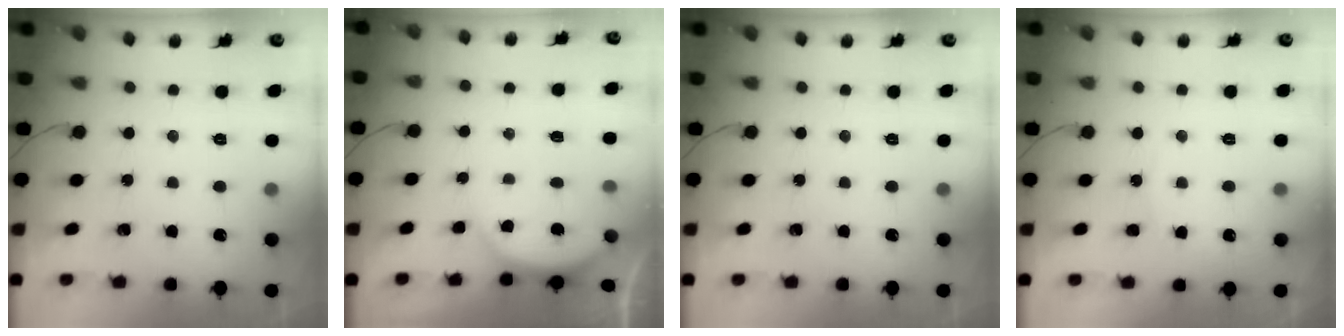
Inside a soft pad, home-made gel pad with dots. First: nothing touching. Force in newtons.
{"total": 3.6, "press": 3.2, "slide": 1.8}
{"total": 0.0}
{"total": 5.5, "press": 5.5, "slide": 0.5}